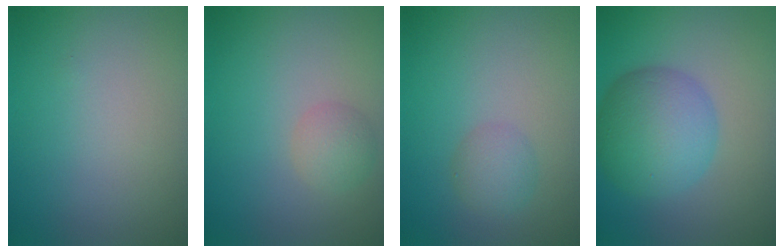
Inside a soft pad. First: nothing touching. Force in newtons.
{"total": 1.9, "press": 1.9, "slide": 0.1}
{"total": 2.0, "press": 2.0, "slide": 0.0}
{"total": 6.9, "press": 6.9, "slide": 0.2}